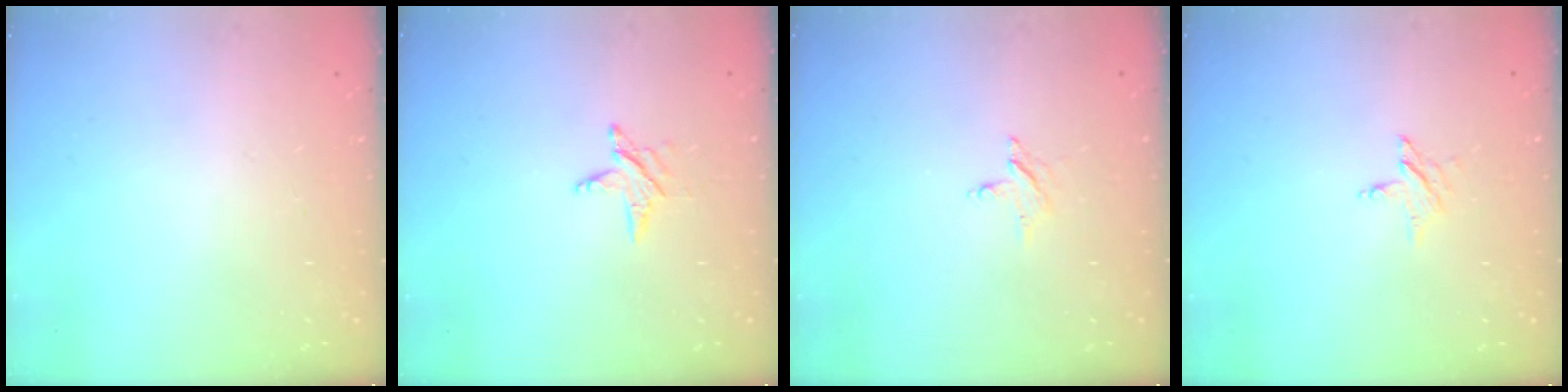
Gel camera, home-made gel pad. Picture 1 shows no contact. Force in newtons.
{"total": 3.9, "press": 3.9, "slide": 0.5}
{"total": 2.3, "press": 2.2, "slide": 0.3}
{"total": 3.7, "press": 3.6, "slide": 0.3}